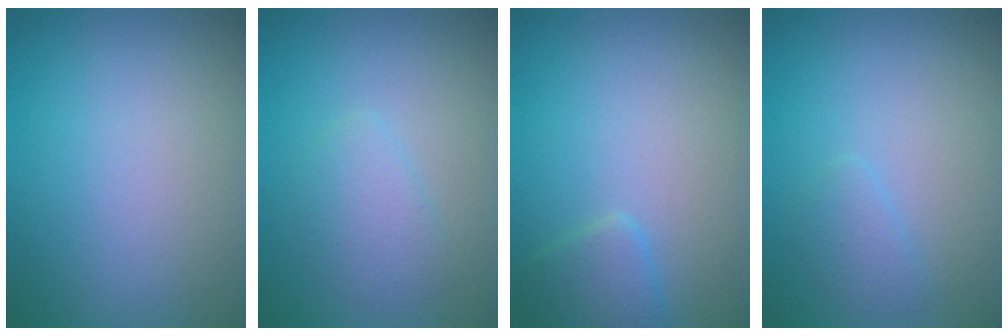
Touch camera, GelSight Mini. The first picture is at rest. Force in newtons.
{"total": 2.1, "press": 2.1, "slide": 0.1}
{"total": 1.9, "press": 1.9, "slide": 0.1}
{"total": 1.3, "press": 1.3, "slide": 0.1}